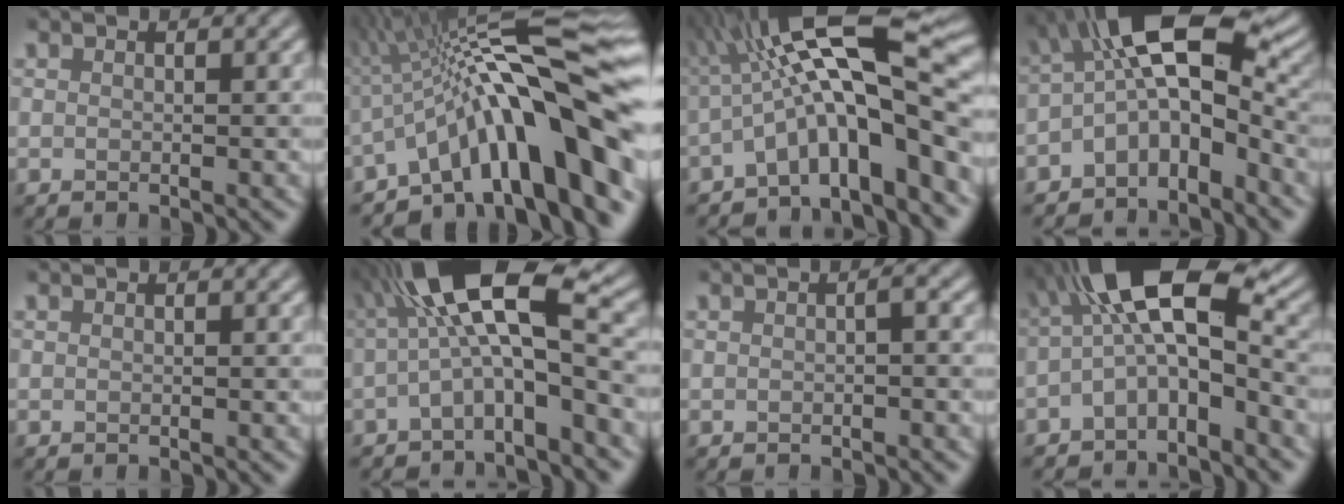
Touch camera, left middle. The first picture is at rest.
{"total": 15.7, "force": [-3.8, 3.8, 14.7], "torque": [-0.187, 0.032, -0.061]}
{"total": 13.6, "force": [-2.0, 3.5, 13.0], "torque": [-0.199, 0.036, -0.039]}
{"total": 8.9, "force": [-1.4, 4.4, 7.5], "torque": [-0.116, 0.020, -0.043]}
{"total": 0.0}
{"total": 9.2, "force": [-0.8, 2.5, 8.8], "torque": [-0.148, 0.033, -0.034]}
{"total": 0.8, "force": [-0.1, 0.1, 0.7], "torque": [-0.011, 0.003, -0.001]}
{"total": 8.0, "force": [-1.4, 3.1, 7.2], "torque": [-0.122, 0.025, -0.046]}